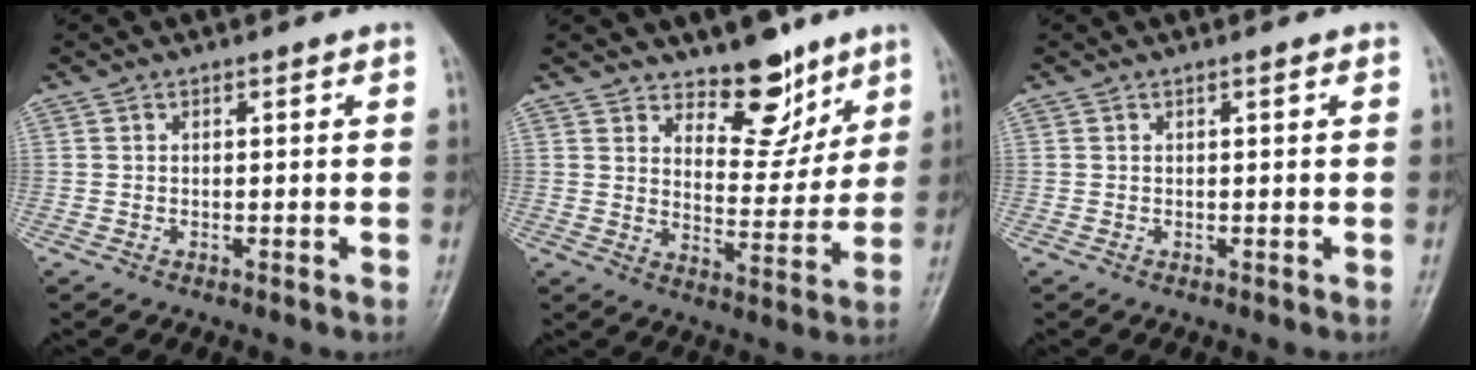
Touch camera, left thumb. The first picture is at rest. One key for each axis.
{"total": 10.4, "fx": 7.4, "fy": 5.1, "fz": 5.2, "tx": -0.041, "ty": -0.058, "tz": 0.121}
{"total": 0.6, "fx": 0.3, "fy": 0.1, "fz": 0.5, "tx": -0.007, "ty": 0.001, "tz": 0.002}